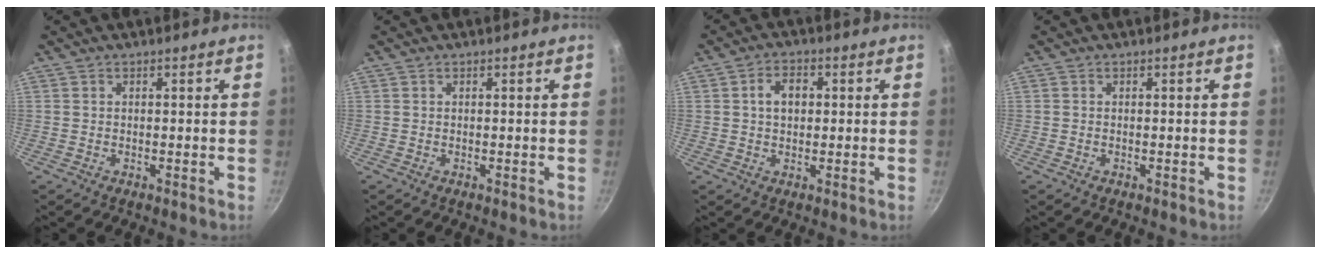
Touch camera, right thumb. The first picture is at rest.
{"total": 0.0}
{"total": 4.9, "force": [0.8, 3.4, 3.4], "torque": [-0.042, 0.010, 0.009]}
{"total": 0.0}